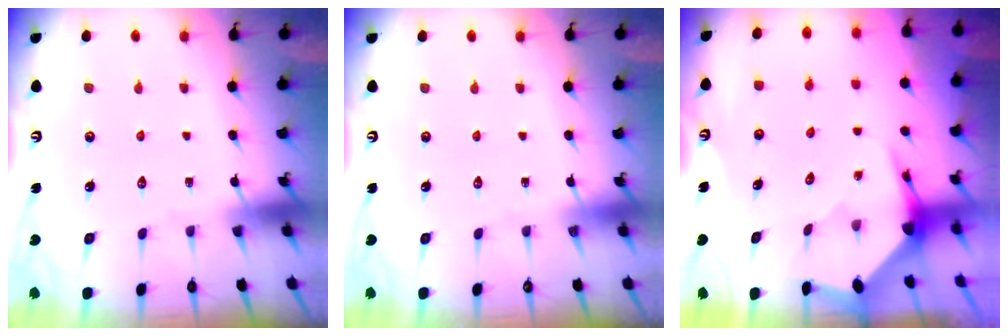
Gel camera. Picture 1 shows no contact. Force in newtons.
{"total": 0.0}
{"total": 3.5, "press": 3.5, "slide": 0.4}